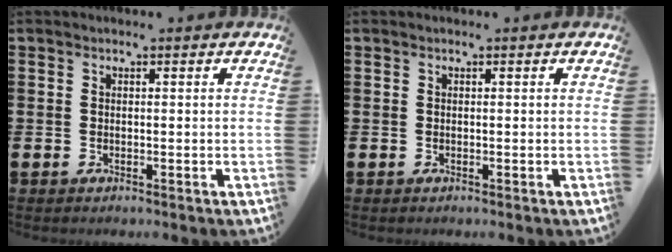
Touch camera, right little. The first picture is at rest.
{"total": 0.0}